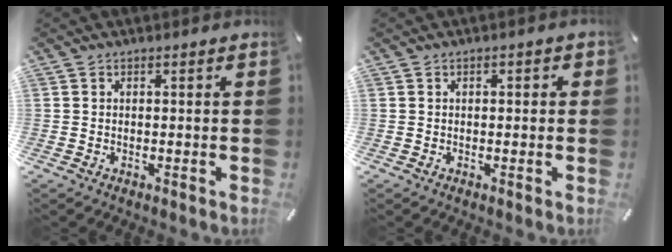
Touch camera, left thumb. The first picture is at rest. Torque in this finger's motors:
{"motor_torque": [-0.19, -0.10, -0.04, -0.02, 0.05]}